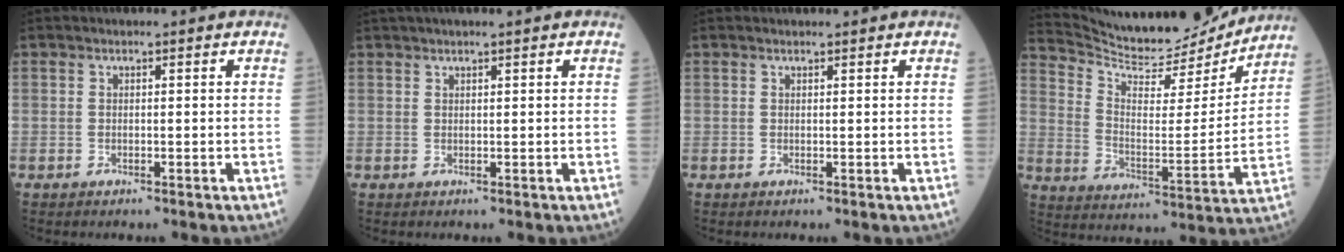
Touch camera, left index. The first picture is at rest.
{"total": 3.5, "force": [2.8, -0.3, 2.0], "torque": [-0.022, 0.026, 0.047]}
{"total": 0.9, "force": [0.8, 0.0, 0.2], "torque": [-0.003, 0.005, 0.014]}
{"total": 16.7, "force": [16.2, 2.3, 2.9], "torque": [-0.065, -0.035, 0.246]}